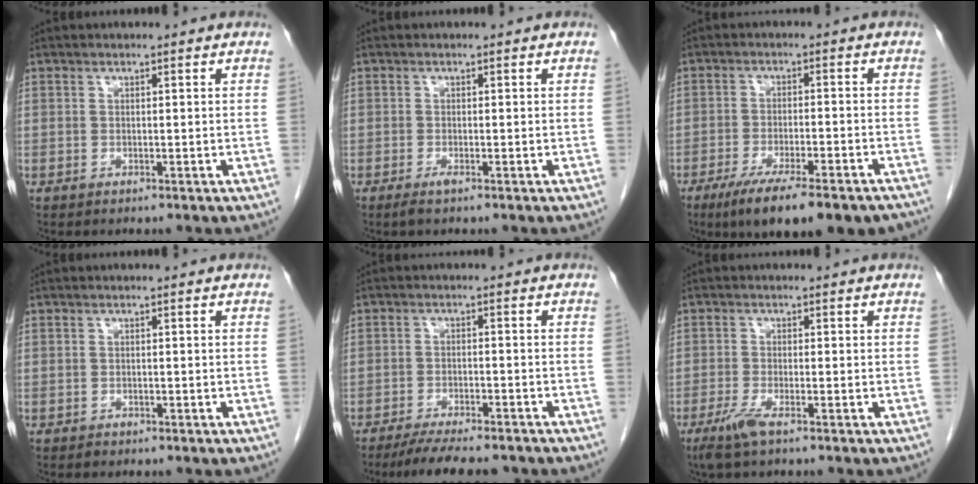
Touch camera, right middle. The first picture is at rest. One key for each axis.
{"total": 1.1, "fx": -0.7, "fy": 0.0, "fz": 0.8, "tx": -0.017, "ty": -0.002, "tz": -0.014}
{"total": 15.4, "fx": -11.5, "fy": 2.9, "fz": 9.8, "tx": -0.116, "ty": -0.018, "tz": -0.170}
{"total": 0.6, "fx": -0.4, "fy": 0.4, "fz": 0.1, "tx": -0.005, "ty": 0.001, "tz": -0.004}
{"total": 10.0, "fx": -8.7, "fy": 1.7, "fz": 4.7, "tx": -0.066, "ty": -0.011, "tz": -0.128}
{"total": 3.2, "fx": -2.1, "fy": 0.2, "fz": 2.4, "tx": -0.057, "ty": -0.010, "tz": -0.044}